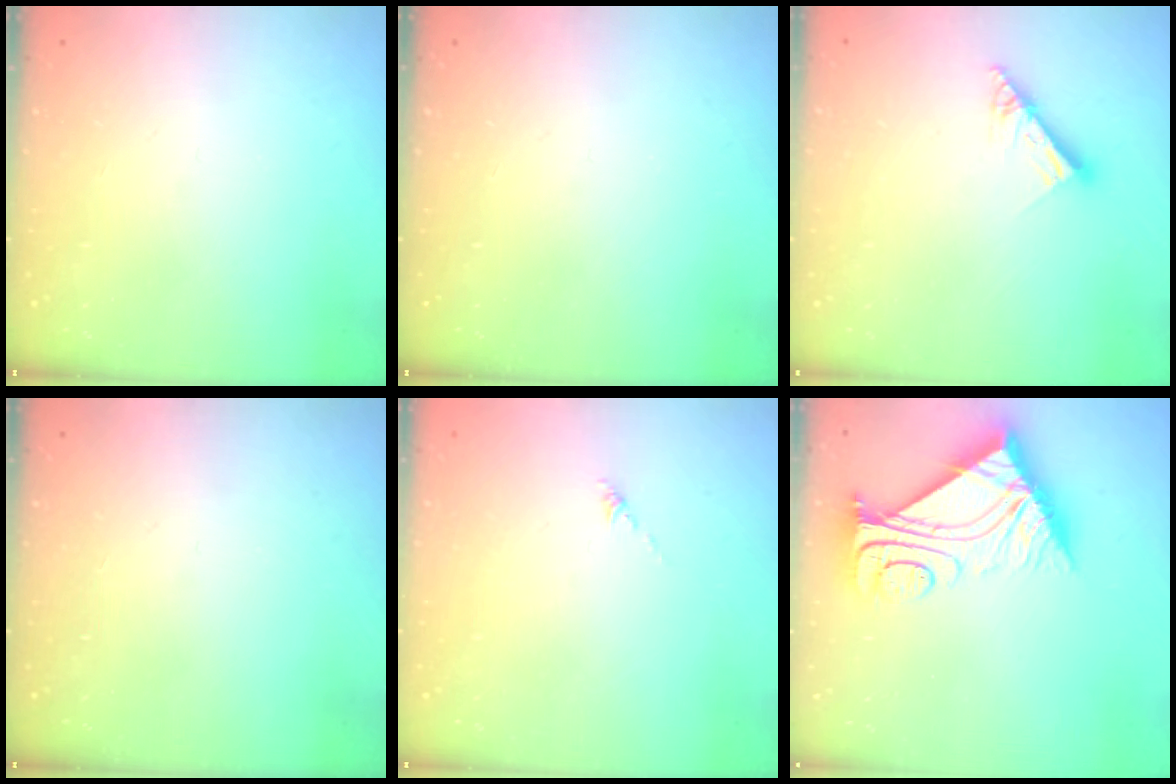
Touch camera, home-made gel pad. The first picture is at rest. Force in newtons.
{"total": 0.0}
{"total": 8.2, "press": 8.1, "slide": 1.0}
{"total": 0.0}
{"total": 0.0}
{"total": 11.2, "press": 11.2, "slide": 1.0}